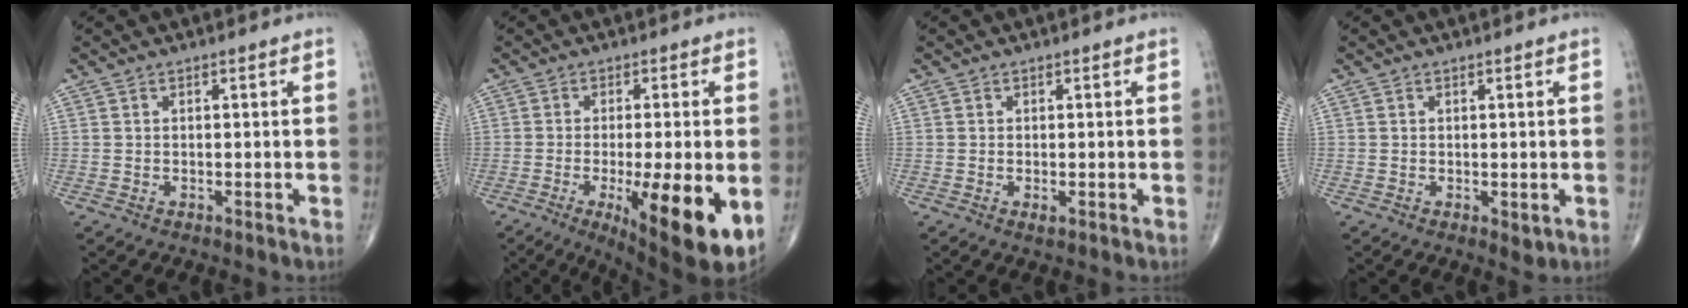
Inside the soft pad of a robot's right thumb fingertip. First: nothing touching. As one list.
[{"total": 14.7, "force": [-4.2, 3.1, 13.7], "torque": [-0.176, -0.020, -0.051]}, {"total": 0.9, "force": [-0.2, 0.4, 0.8], "torque": [-0.015, -0.003, -0.004]}, {"total": 1.5, "force": [-0.2, 0.7, 1.3], "torque": [-0.017, -0.005, -0.001]}]